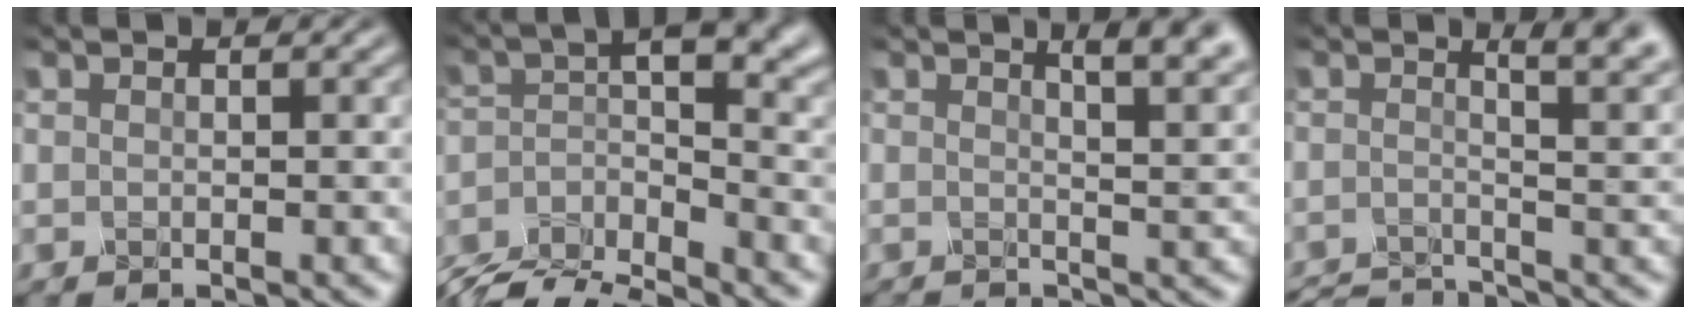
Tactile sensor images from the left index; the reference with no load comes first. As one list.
[{"total": 8.1, "force": [-6.8, 2.0, 4.0], "torque": [-0.061, -0.006, -0.135]}, {"total": 7.3, "force": [3.3, 3.0, 5.7], "torque": [-0.021, 0.045, 0.021]}, {"total": 6.3, "force": [-1.9, 2.6, 5.5], "torque": [-0.013, 0.000, -0.039]}]